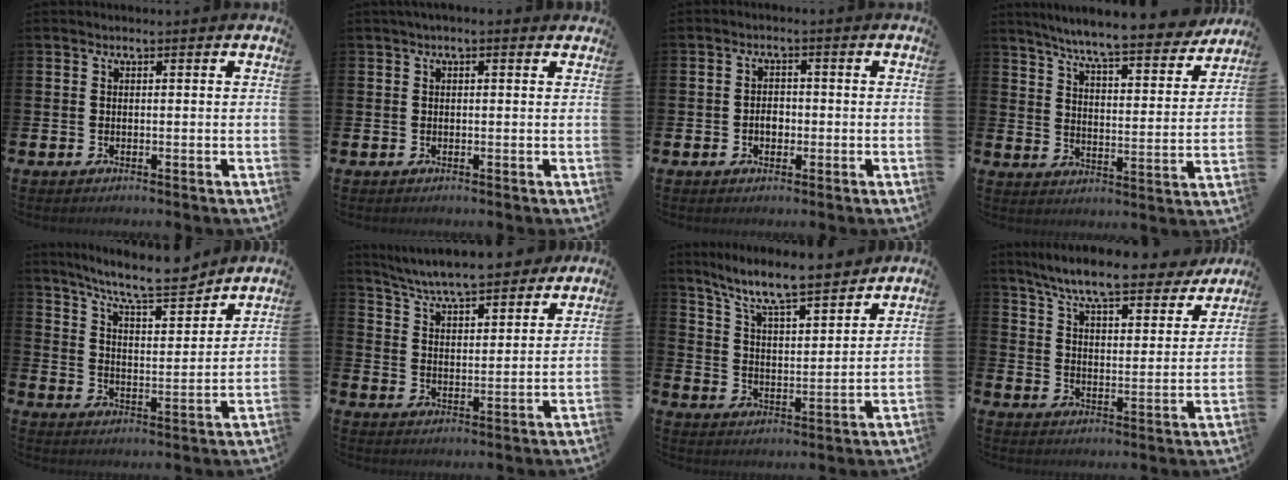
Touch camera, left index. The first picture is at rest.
{"total": 0.8, "force": [0.3, 0.1, 0.7], "torque": [-0.015, 0.004, 0.004]}
{"total": 2.3, "force": [-0.6, 1.7, 1.5], "torque": [-0.017, 0.002, -0.015]}
{"total": 7.8, "force": [7.3, 0.0, 2.8], "torque": [-0.081, -0.054, 0.124]}
{"total": 9.4, "force": [8.7, 0.9, 3.4], "torque": [-0.086, -0.055, 0.154]}
{"total": 7.1, "force": [6.8, 0.6, 2.0], "torque": [-0.065, -0.046, 0.120]}
{"total": 9.0, "force": [8.2, 0.7, 3.6], "torque": [-0.108, -0.051, 0.145]}
{"total": 8.9, "force": [8.1, 0.9, 3.6], "torque": [-0.101, -0.046, 0.141]}